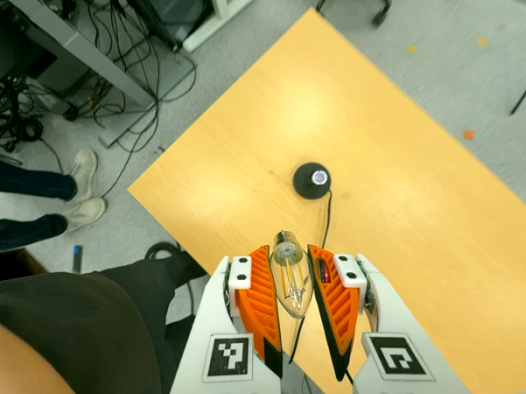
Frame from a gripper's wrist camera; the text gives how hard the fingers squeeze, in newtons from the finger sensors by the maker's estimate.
{"total": 13.5, "left": 14.5, "right": 12.5}